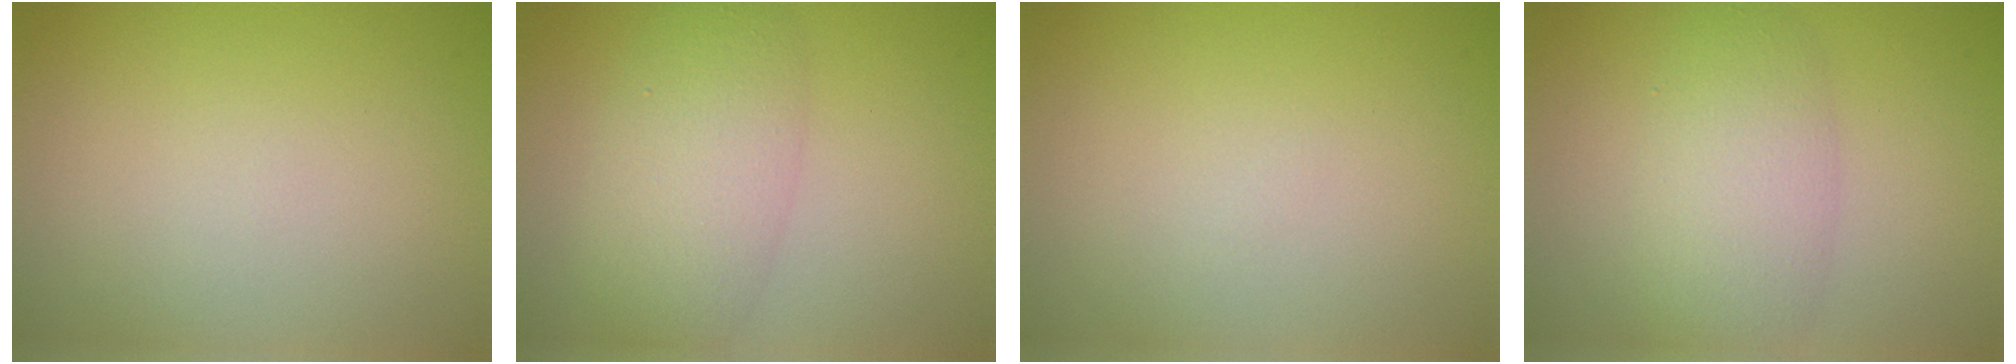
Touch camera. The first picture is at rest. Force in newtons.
{"total": 5.0, "press": 5.0, "slide": 0.1}
{"total": 0.0}
{"total": 4.4, "press": 4.4, "slide": 0.2}